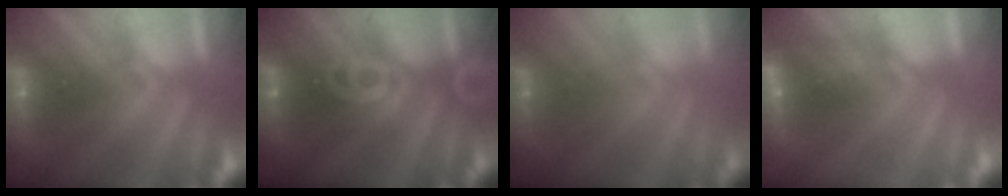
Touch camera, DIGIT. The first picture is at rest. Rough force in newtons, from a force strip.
{"total": 3.4}
{"total": 1.8}
{"total": 2.3}